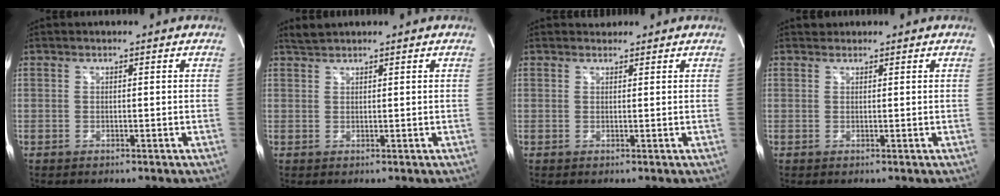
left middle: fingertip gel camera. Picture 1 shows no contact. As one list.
[{"total": 1.6, "force": [1.6, -0.1, 0.2], "torque": [-0.011, 0.009, 0.037]}, {"total": 1.1, "force": [1.0, 0.4, -0.2], "torque": [-0.004, 0.005, 0.015]}, {"total": 0.9, "force": [0.8, 0.3, -0.2], "torque": [-0.006, 0.008, 0.013]}]